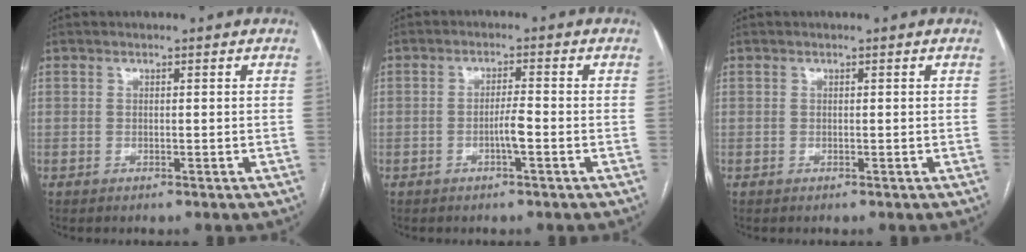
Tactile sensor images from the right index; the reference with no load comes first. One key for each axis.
{"total": 2.9, "fx": -1.1, "fy": 0.1, "fz": 2.7, "tx": -0.046, "ty": 0.000, "tz": -0.020}
{"total": 0.0}